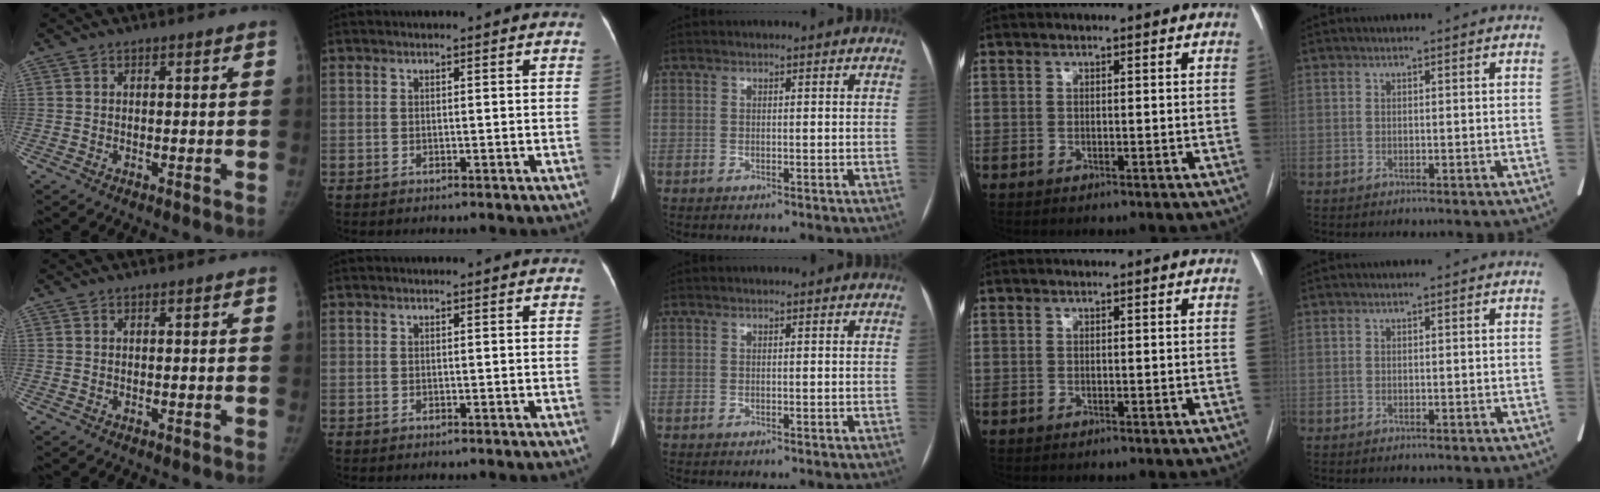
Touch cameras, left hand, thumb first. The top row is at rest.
{}